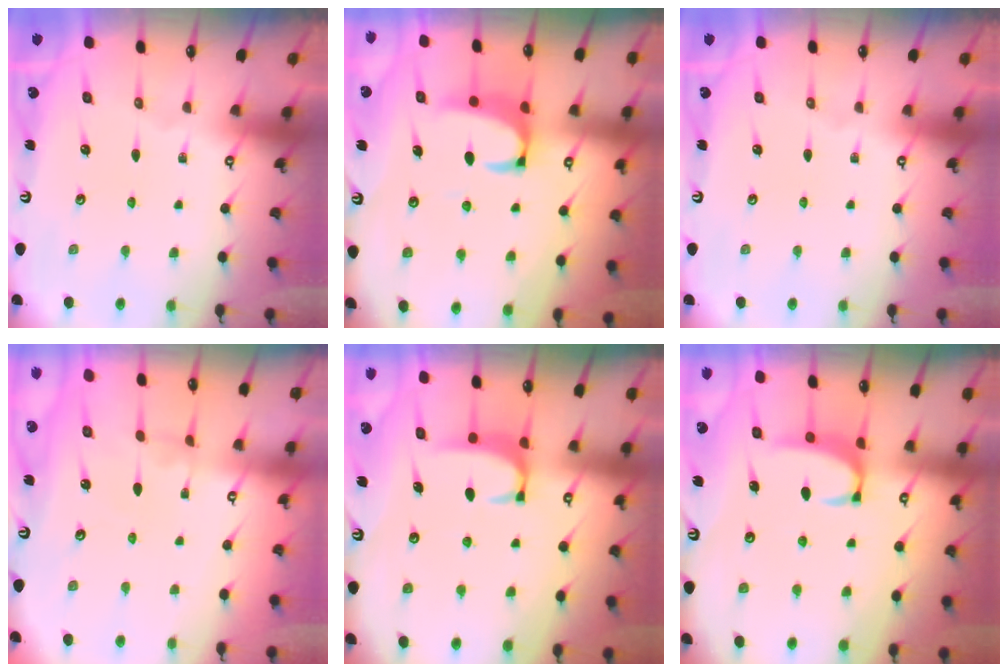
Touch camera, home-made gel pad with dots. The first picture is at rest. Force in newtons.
{"total": 2.2, "press": 2.0, "slide": 0.9}
{"total": 0.0}
{"total": 2.5, "press": 2.4, "slide": 0.5}
{"total": 1.7, "press": 1.7, "slide": 0.5}
{"total": 2.4, "press": 2.3, "slide": 0.6}